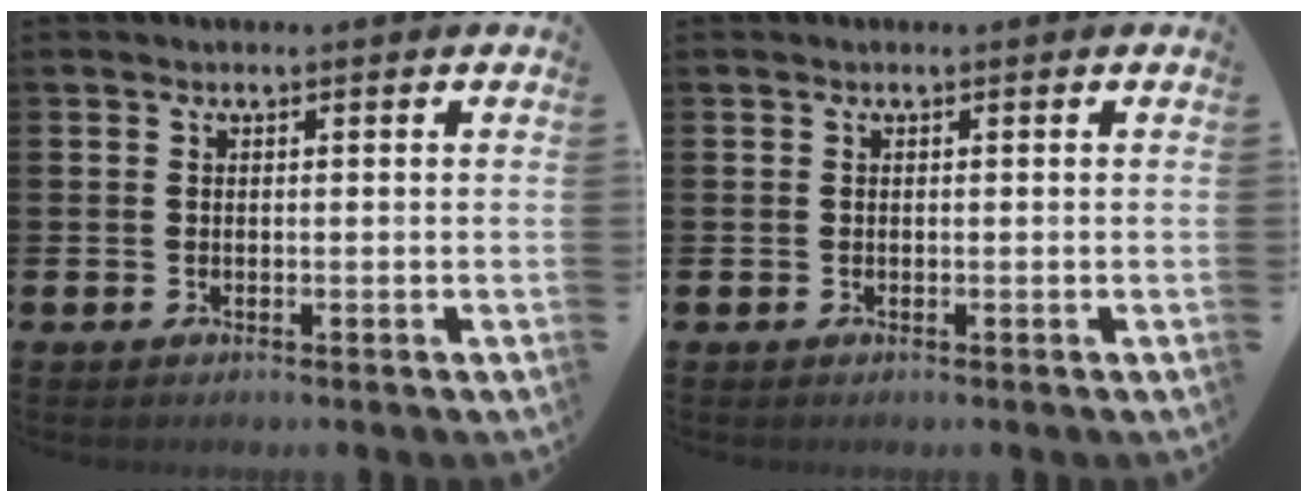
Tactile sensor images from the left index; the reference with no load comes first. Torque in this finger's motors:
{"motor_torque": [-0.01, 0.04, 0.00, -0.01]}